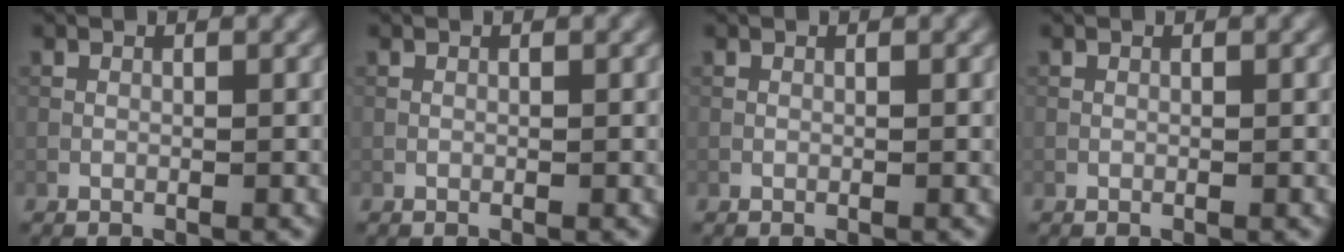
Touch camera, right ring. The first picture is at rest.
{"total": 0.0}
{"total": 0.0}
{"total": 0.0}